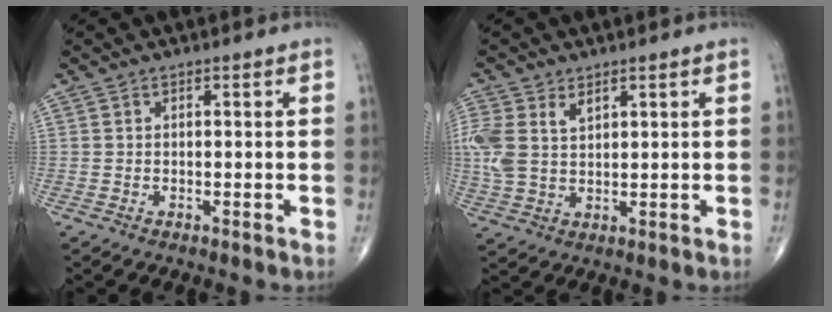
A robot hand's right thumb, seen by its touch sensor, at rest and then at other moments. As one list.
[{"total": 8.6, "force": [2.9, 5.5, 5.9], "torque": [-0.139, 0.004, 0.064]}]